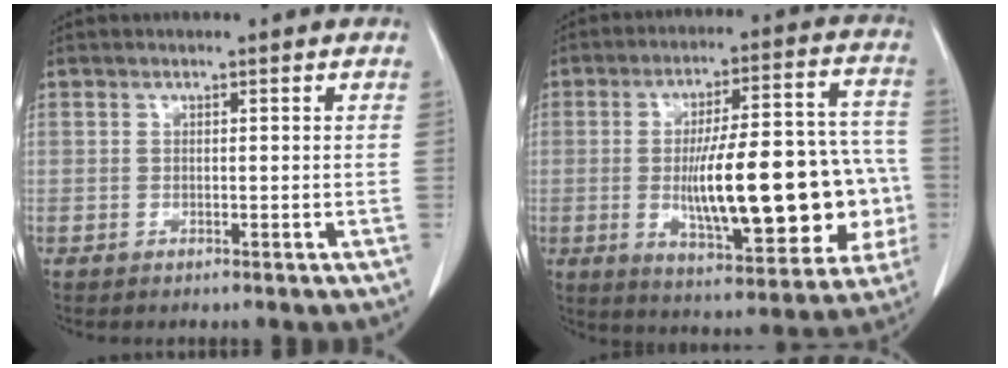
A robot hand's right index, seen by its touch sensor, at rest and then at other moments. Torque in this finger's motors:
{"motor_torque": [1.52, -0.61, 0.88, 0.21]}